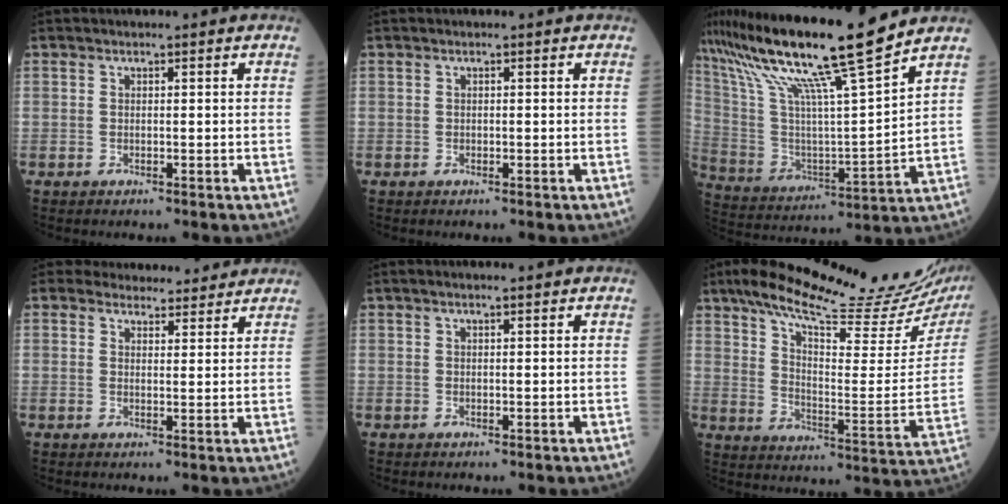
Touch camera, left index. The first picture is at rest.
{"total": 0.0}
{"total": 21.9, "force": [16.4, -0.3, 14.5], "torque": [-0.269, 0.012, 0.297]}
{"total": 8.0, "force": [7.6, 2.4, 0.6], "torque": [0.012, 0.010, 0.083]}
{"total": 1.9, "force": [1.4, 0.1, 1.3], "torque": [-0.025, 0.016, 0.021]}
{"total": 27.2, "force": [23.3, 2.6, 13.8], "torque": [-0.220, -0.051, 0.313]}